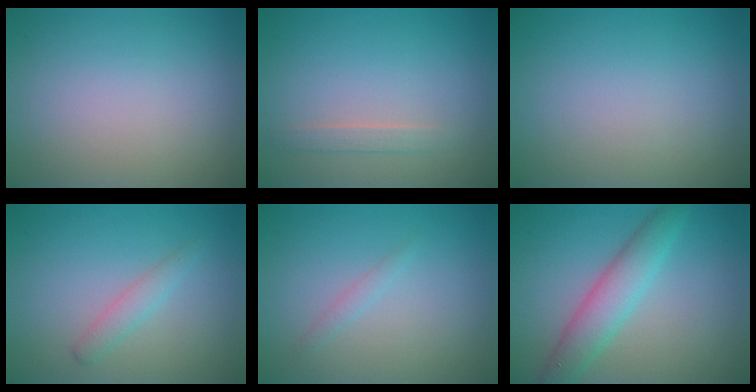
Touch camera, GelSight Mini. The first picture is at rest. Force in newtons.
{"total": 1.1, "press": 1.1, "slide": 0.1}
{"total": 0.0}
{"total": 1.6, "press": 1.6, "slide": 0.1}
{"total": 0.8, "press": 0.8, "slide": 0.1}
{"total": 4.0, "press": 4.0, "slide": 0.1}